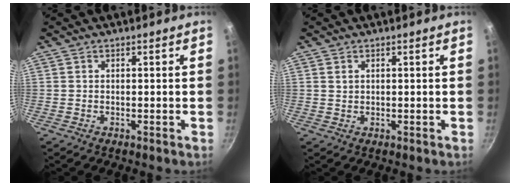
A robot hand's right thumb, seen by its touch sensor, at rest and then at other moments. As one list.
[{"total": 1.0, "force": [0.5, 0.8, 0.5], "torque": [-0.008, 0.002, 0.010]}]